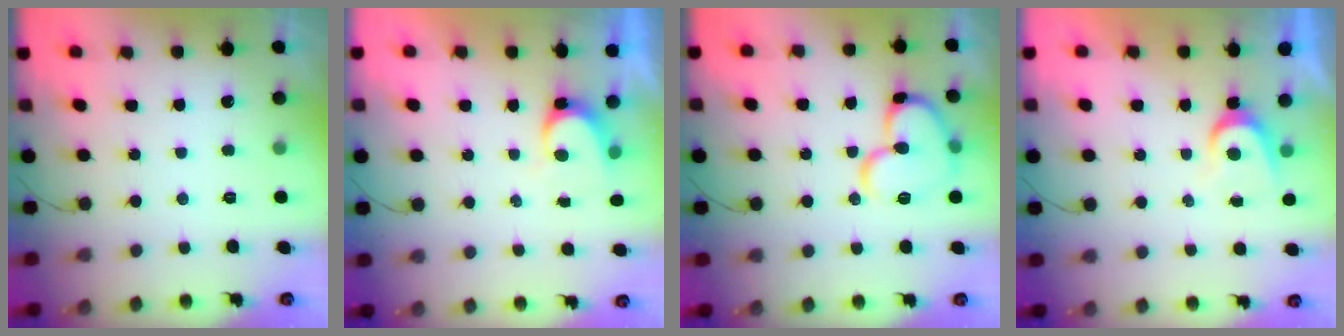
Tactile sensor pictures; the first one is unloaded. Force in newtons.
{"total": 4.5, "press": 4.5, "slide": 0.3}
{"total": 15.8, "press": 15.7, "slide": 1.7}
{"total": 4.3, "press": 4.3, "slide": 0.5}